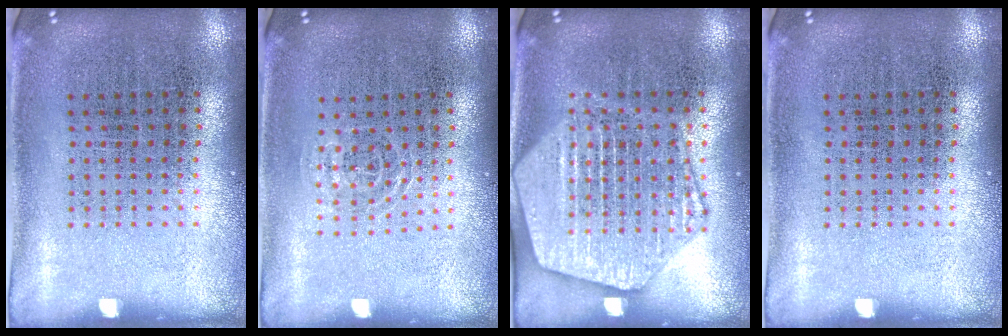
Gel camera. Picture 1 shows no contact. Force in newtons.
{"total": 0.9, "press": 0.6, "slide": 0.7}
{"total": 2.9, "press": 2.8, "slide": 0.4}
{"total": 0.0}